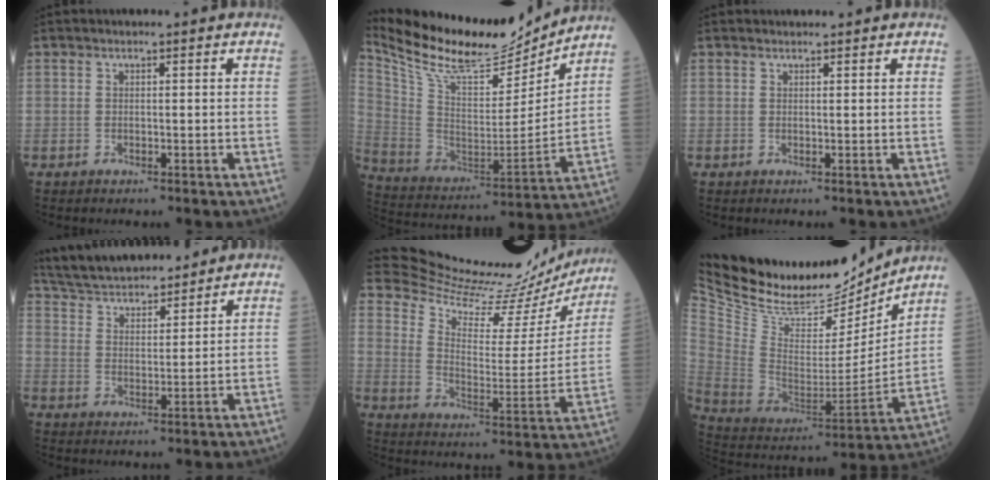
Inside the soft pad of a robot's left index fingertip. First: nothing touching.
{"total": 20.9, "force": [19.2, 3.9, 7.2], "torque": [-0.155, -0.025, 0.323]}
{"total": 1.2, "force": [1.2, 0.1, 0.1], "torque": [-0.004, 0.008, 0.021]}
{"total": 16.0, "force": [14.8, 3.2, 5.3], "torque": [-0.099, 0.029, 0.247]}
{"total": 22.3, "force": [21.8, 2.9, 3.5], "torque": [-0.066, -0.083, 0.286]}
{"total": 28.0, "force": [24.6, 8.3, 10.4], "torque": [-0.220, -0.040, 0.388]}